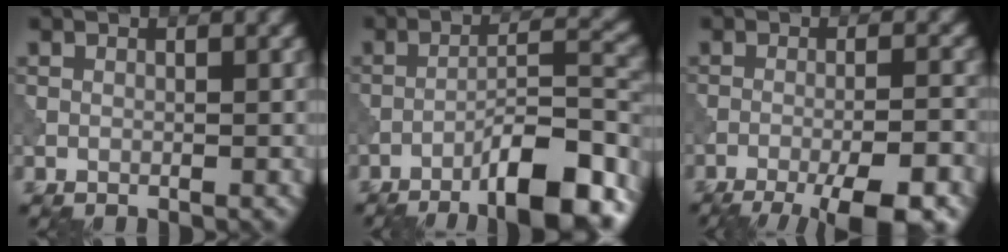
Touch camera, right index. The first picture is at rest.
{"total": 10.4, "force": [-7.0, 2.3, 7.4], "torque": [-0.105, 0.016, -0.115]}
{"total": 9.1, "force": [-6.2, 2.0, 6.3], "torque": [-0.096, -0.011, -0.085]}